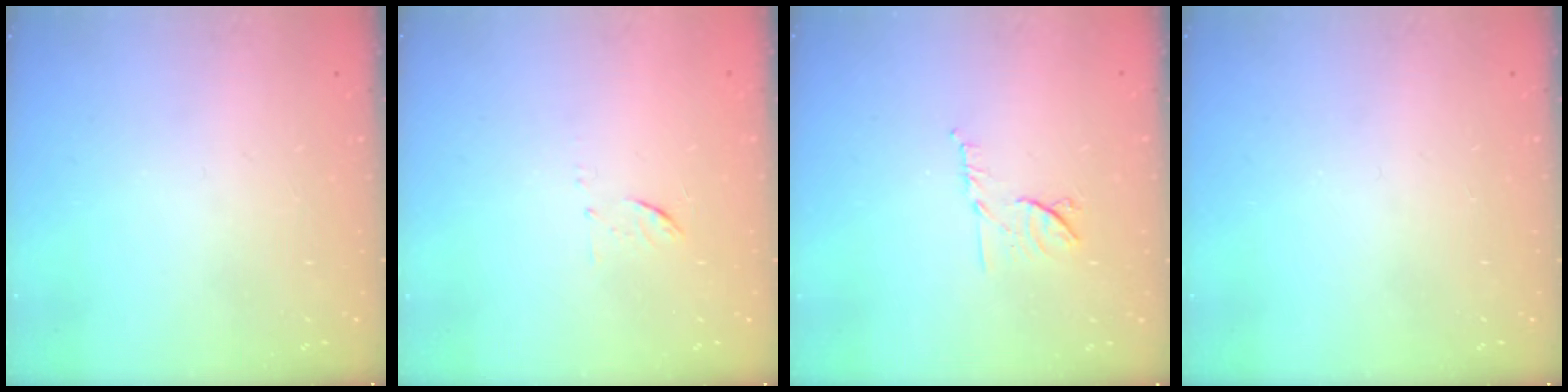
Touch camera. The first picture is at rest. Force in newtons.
{"total": 6.0, "press": 6.0, "slide": 0.4}
{"total": 8.0, "press": 7.9, "slide": 1.0}
{"total": 0.0}